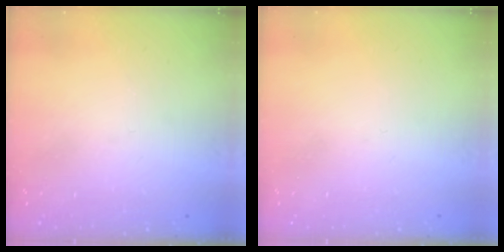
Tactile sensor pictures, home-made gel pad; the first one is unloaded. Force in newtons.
{"total": 1.6, "press": 1.6, "slide": 0.1}